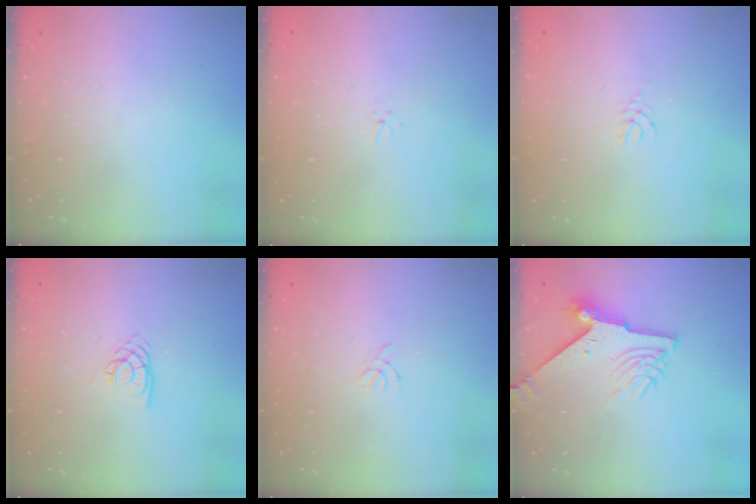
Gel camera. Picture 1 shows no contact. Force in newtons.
{"total": 1.6, "press": 1.6, "slide": 0.2}
{"total": 2.5, "press": 2.4, "slide": 0.4}
{"total": 3.1, "press": 3.1, "slide": 0.2}
{"total": 1.3, "press": 1.2, "slide": 0.4}
{"total": 9.0, "press": 9.0, "slide": 0.8}